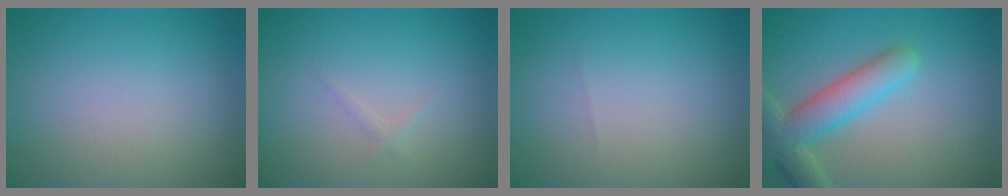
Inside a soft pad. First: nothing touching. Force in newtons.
{"total": 0.5, "press": 0.5, "slide": 0.0}
{"total": 0.0}
{"total": 5.5, "press": 5.5, "slide": 0.4}